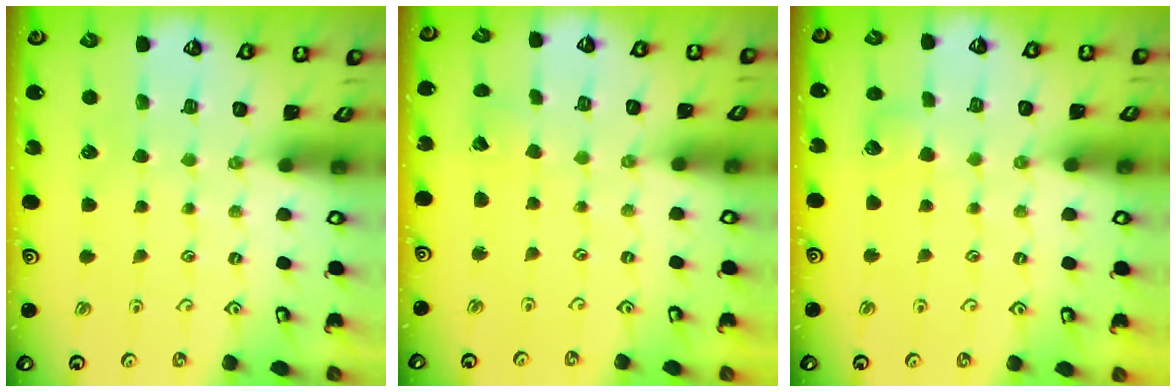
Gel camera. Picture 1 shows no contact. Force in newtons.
{"total": 2.6, "press": 2.6, "slide": 0.3}
{"total": 4.4, "press": 4.4, "slide": 0.4}